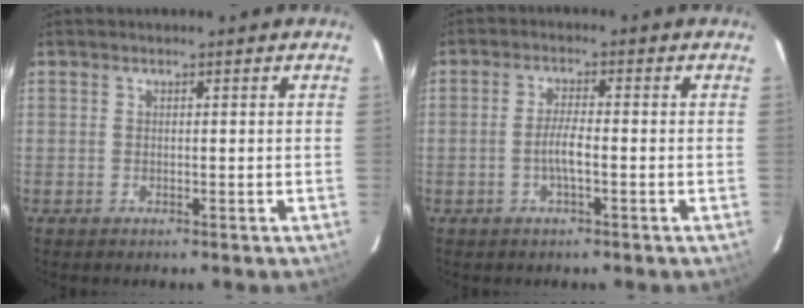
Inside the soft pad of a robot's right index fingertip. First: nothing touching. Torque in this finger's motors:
{"motor_torque": [0.69, -0.13, 0.38, 0.05]}